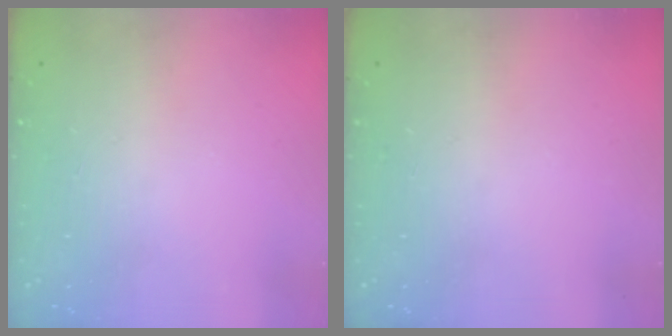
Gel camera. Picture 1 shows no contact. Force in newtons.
{"total": 0.0}